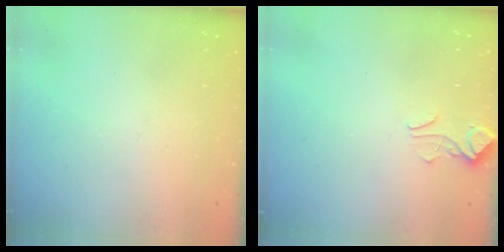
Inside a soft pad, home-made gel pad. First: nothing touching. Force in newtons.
{"total": 2.4, "press": 2.4, "slide": 0.5}